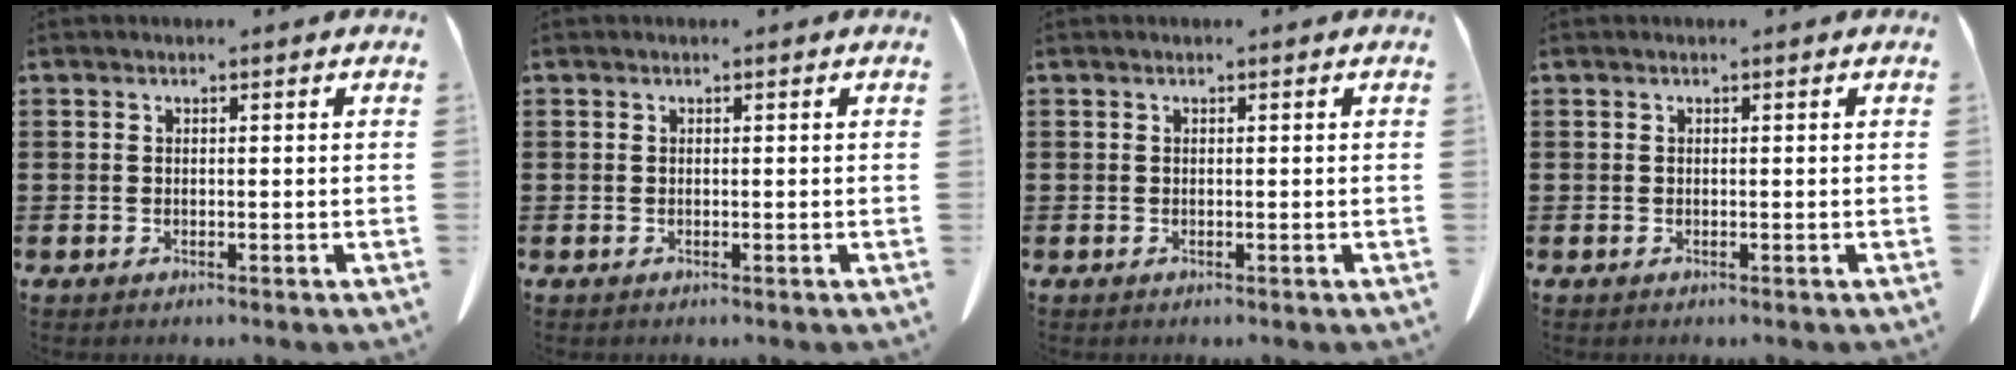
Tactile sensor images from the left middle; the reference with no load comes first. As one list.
[{"total": 0.0}, {"total": 0.0}, {"total": 0.0}]